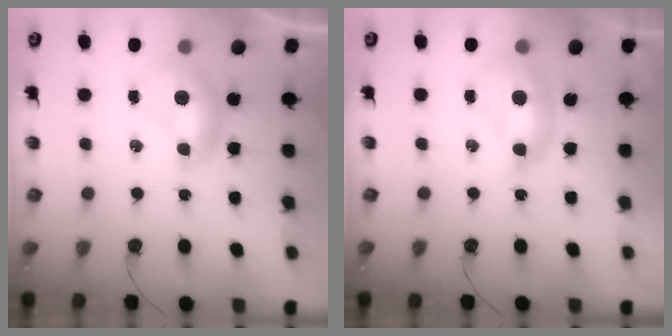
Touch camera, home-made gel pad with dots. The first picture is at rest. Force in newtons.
{"total": 2.7, "press": 2.6, "slide": 0.6}